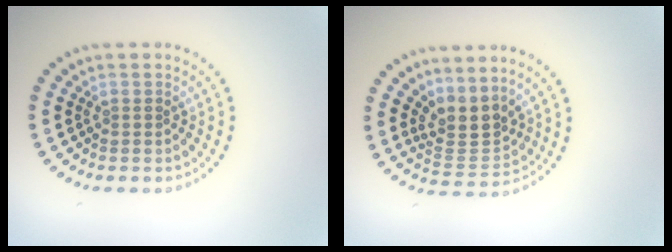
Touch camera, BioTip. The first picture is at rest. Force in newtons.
{"total": 3.2, "press": 2.3, "slide": 2.2}